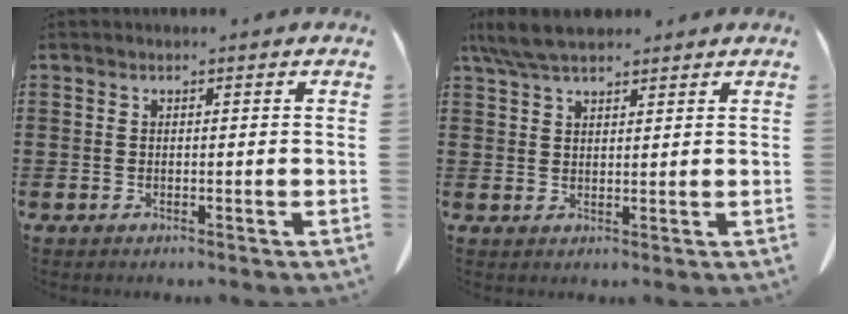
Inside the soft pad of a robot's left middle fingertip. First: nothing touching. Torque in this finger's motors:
{"motor_torque": [0.58, -0.37, 0.15, 0.07]}